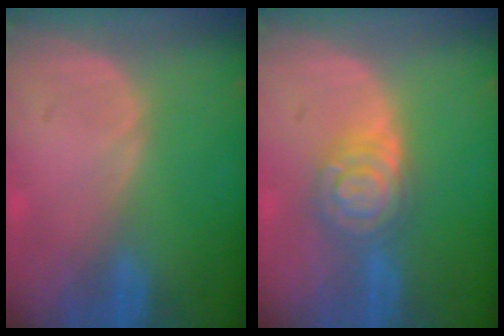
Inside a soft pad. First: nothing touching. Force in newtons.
{"total": 6.5, "press": 6.5, "slide": 0.5}